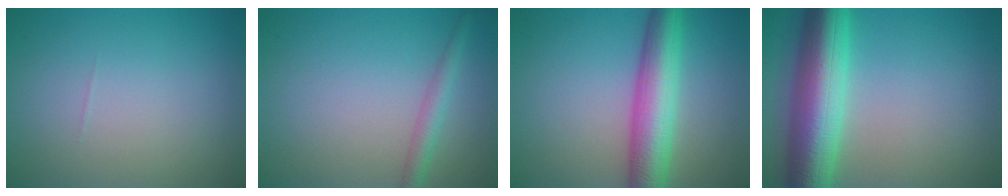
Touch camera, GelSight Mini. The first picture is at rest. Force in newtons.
{"total": 2.1, "press": 2.1, "slide": 0.1}
{"total": 7.2, "press": 7.2, "slide": 0.2}
{"total": 9.9, "press": 9.9, "slide": 0.3}